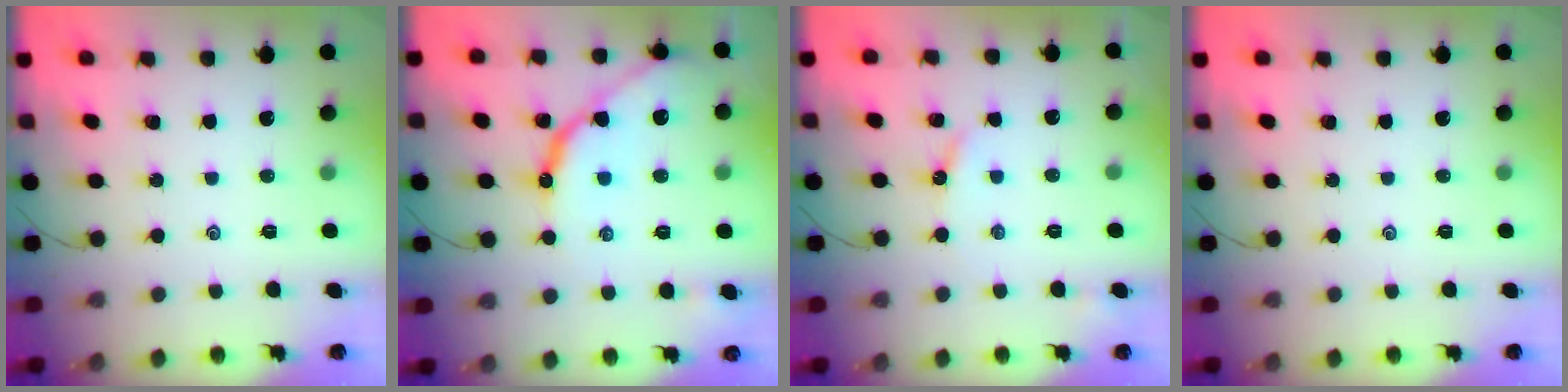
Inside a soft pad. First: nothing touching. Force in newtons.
{"total": 10.7, "press": 10.7, "slide": 0.9}
{"total": 4.1, "press": 4.1, "slide": 0.4}
{"total": 0.0}